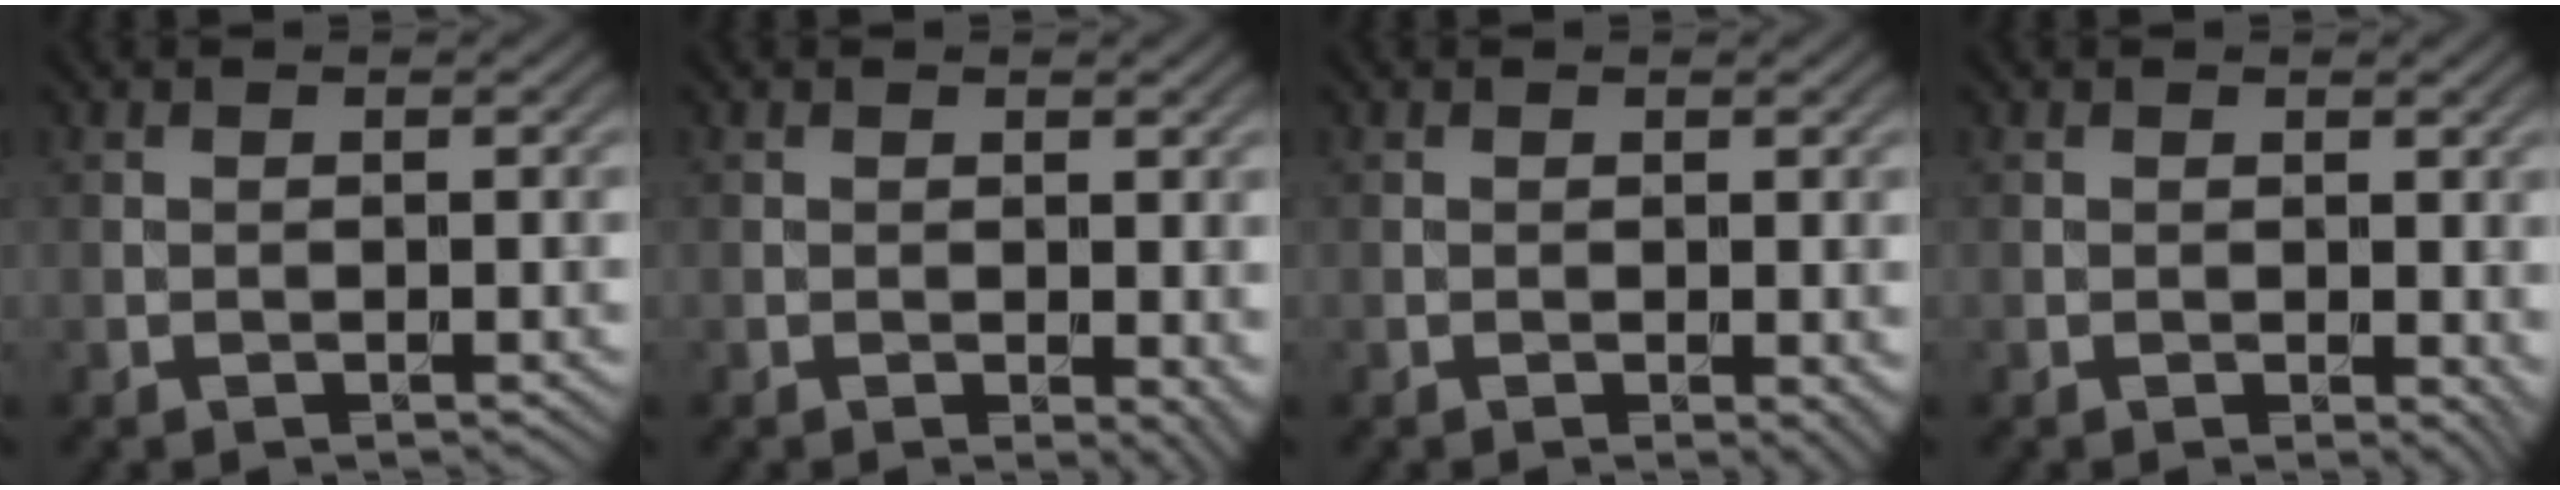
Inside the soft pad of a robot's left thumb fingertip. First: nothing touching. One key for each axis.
{"total": 2.6, "fx": -0.2, "fy": 1.3, "fz": 2.2, "tx": -0.023, "ty": -0.006, "tz": -0.001}
{"total": 1.6, "fx": -0.2, "fy": 0.7, "fz": 1.4, "tx": -0.016, "ty": -0.008, "tz": -0.002}
{"total": 2.2, "fx": 0.1, "fy": 1.3, "fz": 1.8, "tx": -0.018, "ty": -0.007, "tz": 0.005}